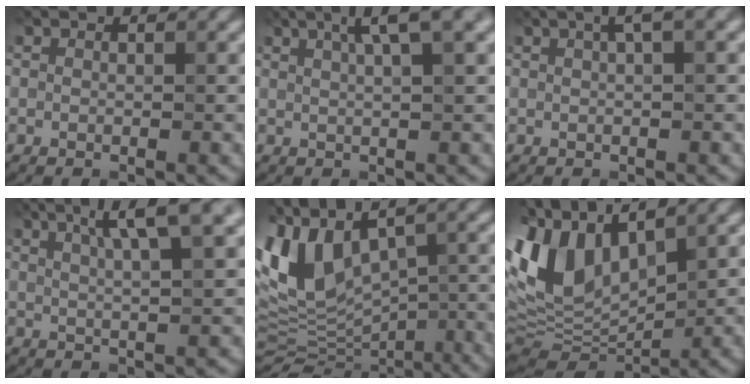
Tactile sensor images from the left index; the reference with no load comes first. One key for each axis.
{"total": 4.4, "fx": 2.3, "fy": 0.7, "fz": 3.7, "tx": -0.055, "ty": 0.011, "tz": 0.037}
{"total": 2.5, "fx": 1.1, "fy": 0.4, "fz": 2.2, "tx": -0.033, "ty": 0.010, "tz": 0.017}
{"total": 5.9, "fx": 3.1, "fy": 1.1, "fz": 4.9, "tx": -0.067, "ty": 0.017, "tz": 0.046}
{"total": 9.2, "fx": 1.6, "fy": 5.7, "fz": 7.1, "tx": -0.142, "ty": -0.001, "tz": 0.034}
{"total": 10.2, "fx": 3.6, "fy": 5.4, "fz": 7.9, "tx": -0.188, "ty": 0.010, "tz": 0.060}